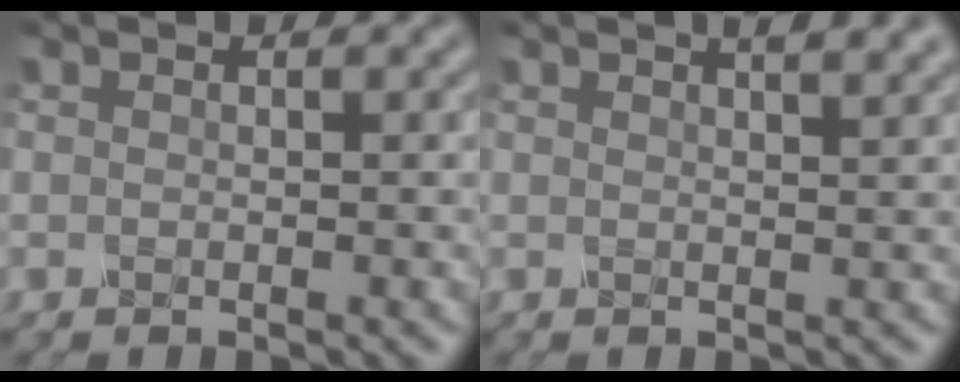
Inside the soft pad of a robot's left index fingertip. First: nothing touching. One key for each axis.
{"total": 3.8, "fx": 2.4, "fy": 1.5, "fz": 2.5, "tx": -0.008, "ty": 0.019, "tz": 0.004}